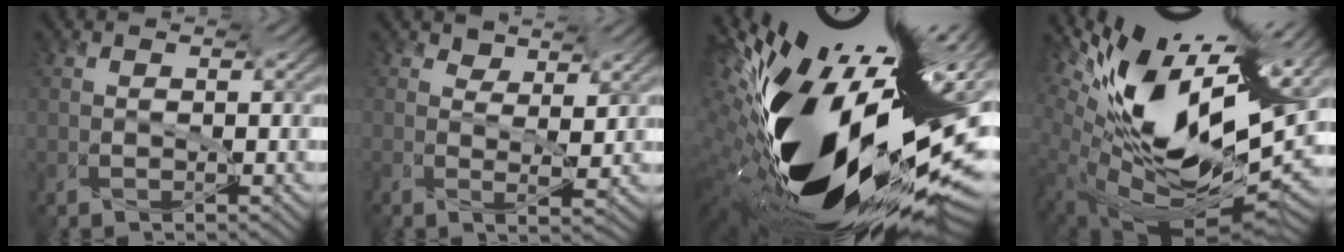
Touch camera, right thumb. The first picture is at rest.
{"total": 1.8, "force": [1.7, 0.2, 0.7], "torque": [-0.011, -0.006, 0.019]}
{"total": 17.8, "force": [-2.5, 6.9, 16.2], "torque": [-0.253, -0.042, -0.038]}
{"total": 14.2, "force": [2.8, 6.2, 12.5], "torque": [-0.212, -0.004, 0.065]}